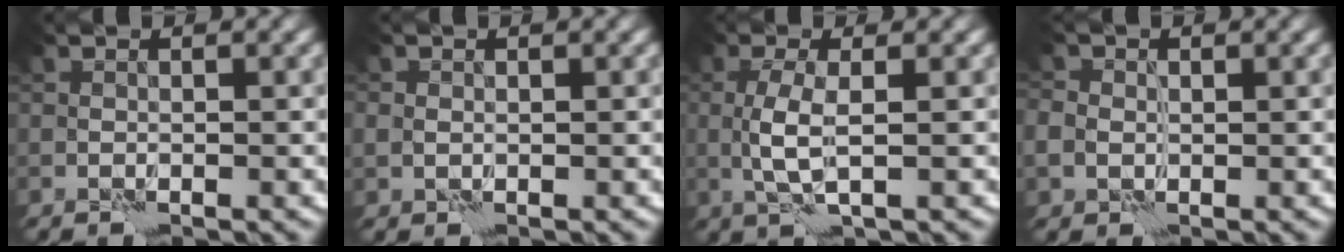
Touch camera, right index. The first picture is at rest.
{"total": 1.0, "force": [0.3, 0.9, 0.5], "torque": [-0.006, -0.005, 0.007]}
{"total": 2.7, "force": [0.3, 0.4, 2.7], "torque": [-0.060, -0.002, 0.004]}
{"total": 2.7, "force": [0.4, 2.3, 1.4], "torque": [-0.022, 0.008, 0.002]}